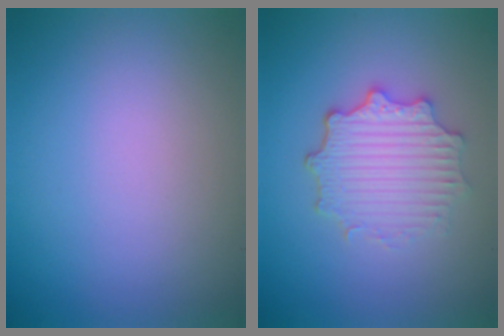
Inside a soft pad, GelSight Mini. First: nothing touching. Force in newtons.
{"total": 4.5, "press": 3.6, "slide": 2.6}